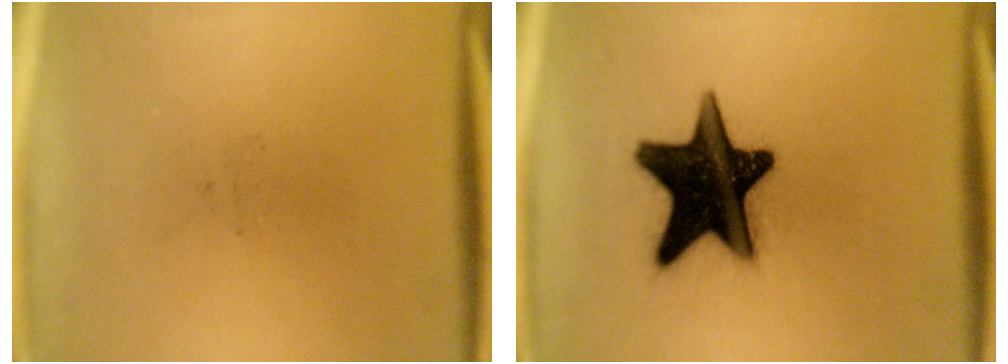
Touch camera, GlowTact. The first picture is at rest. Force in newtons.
{"total": 19.2}